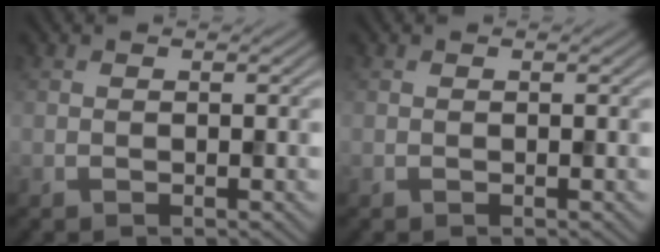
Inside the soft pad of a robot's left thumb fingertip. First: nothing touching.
{"total": 0.0}